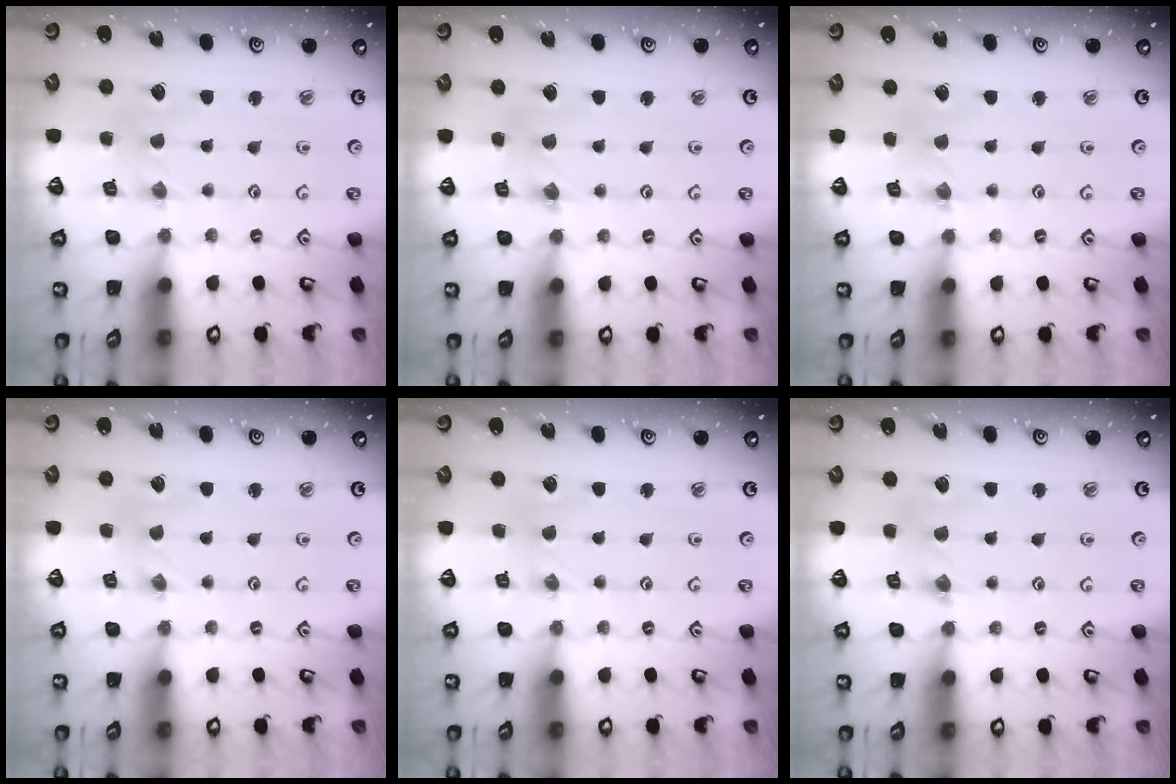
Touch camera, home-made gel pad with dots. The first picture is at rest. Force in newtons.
{"total": 1.1, "press": 1.0, "slide": 0.3}
{"total": 0.0}
{"total": 0.0}
{"total": 1.1, "press": 1.1, "slide": 0.2}
{"total": 1.6, "press": 1.6, "slide": 0.2}